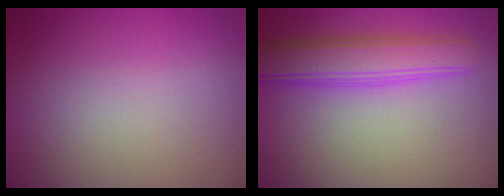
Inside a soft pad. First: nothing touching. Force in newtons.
{"total": 5.1, "press": 5.1, "slide": 0.2}